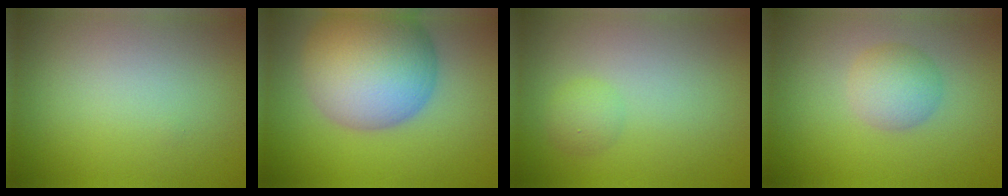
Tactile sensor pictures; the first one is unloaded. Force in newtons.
{"total": 12.3, "press": 12.3, "slide": 0.9}
{"total": 1.5, "press": 1.5, "slide": 0.0}
{"total": 3.0, "press": 3.0, "slide": 0.0}